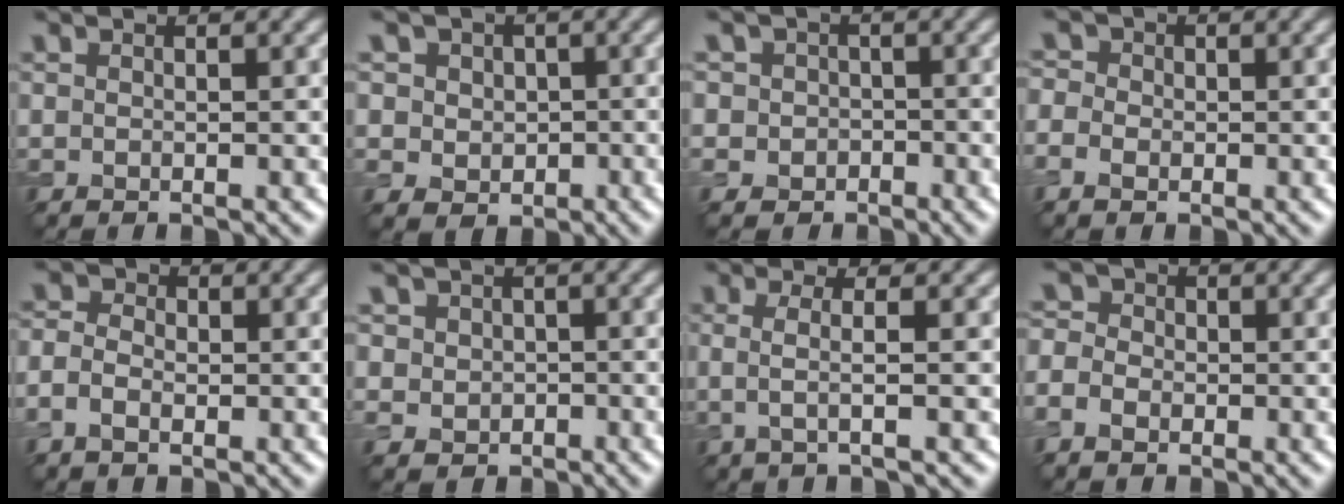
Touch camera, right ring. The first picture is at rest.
{"total": 4.8, "force": [1.0, 4.2, 1.9], "torque": [-0.027, 0.016, 0.002]}
{"total": 3.5, "force": [-0.3, 3.4, 0.7], "torque": [0.010, 0.015, -0.030]}
{"total": 2.9, "force": [-0.5, 2.5, 1.3], "torque": [-0.009, 0.013, -0.031]}
{"total": 3.1, "force": [-1.0, 2.3, 1.8], "torque": [-0.028, 0.004, -0.026]}
{"total": 3.4, "force": [0.2, 3.1, 1.2], "torque": [-0.010, 0.009, -0.009]}
{"total": 2.5, "force": [-0.1, 0.7, 2.4], "torque": [-0.047, -0.004, -0.007]}
{"total": 3.9, "force": [-1.5, 3.3, 1.6], "torque": [-0.022, 0.006, -0.043]}